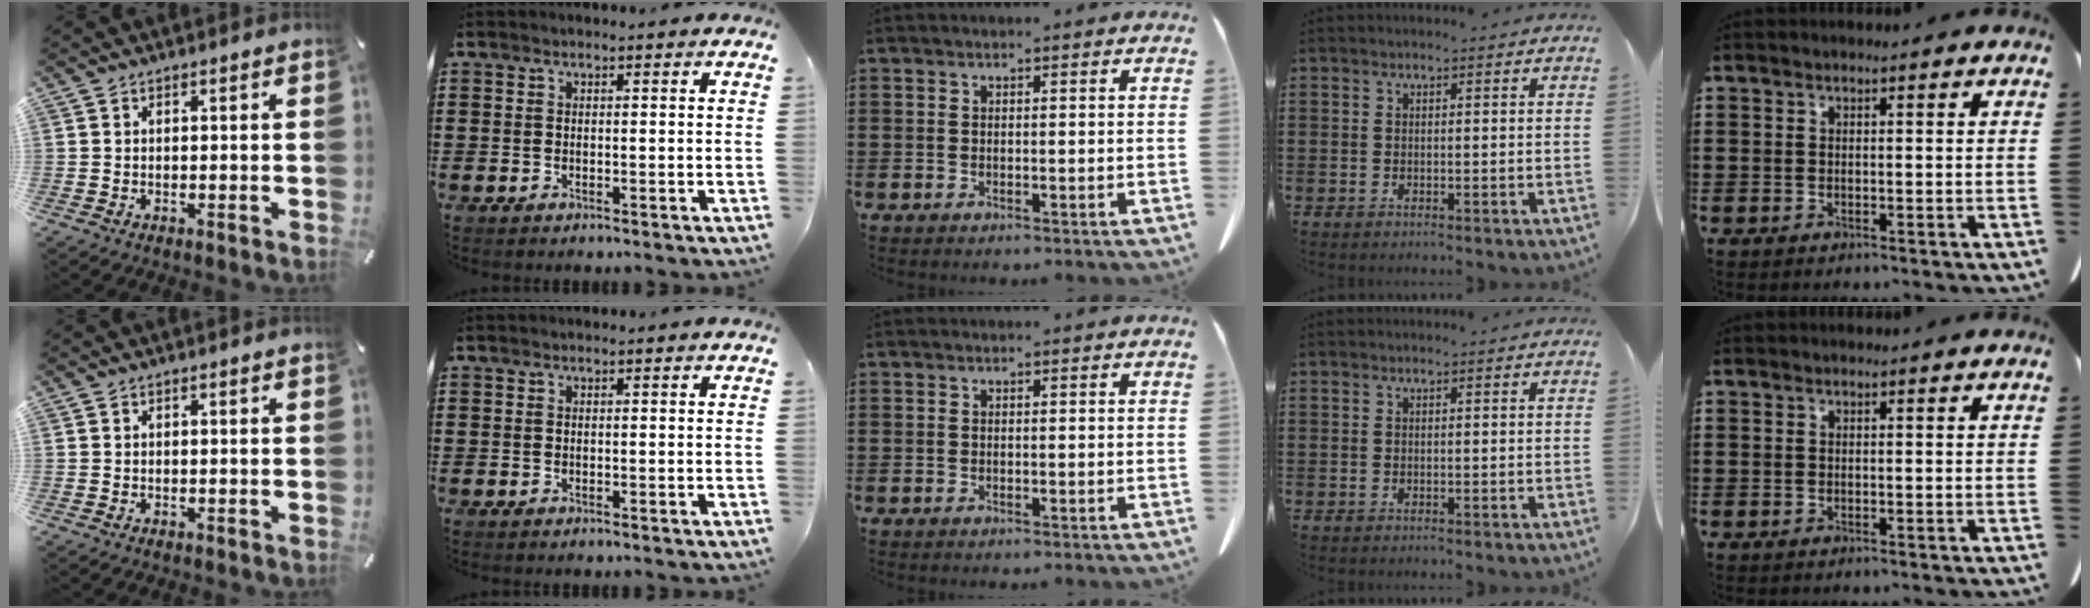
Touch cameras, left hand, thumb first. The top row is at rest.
{}